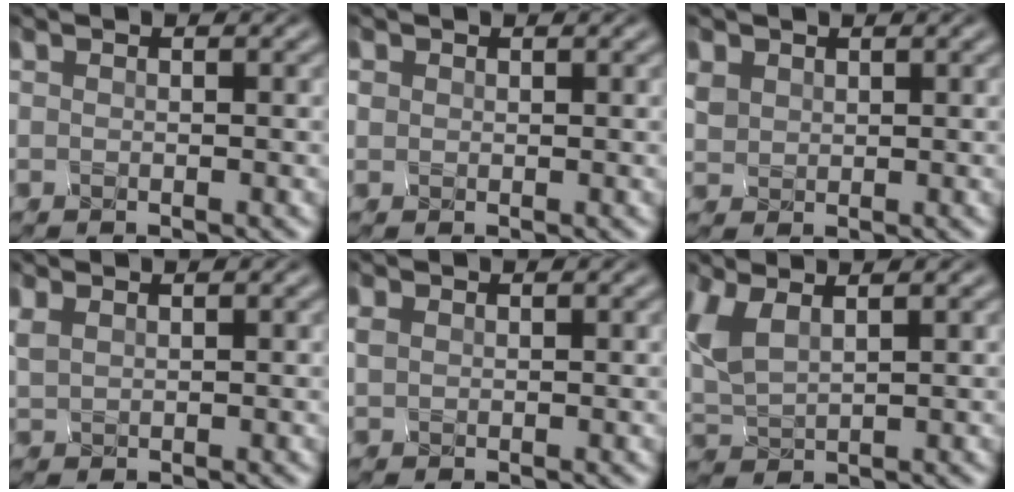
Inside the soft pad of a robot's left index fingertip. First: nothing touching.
{"total": 1.2, "force": [-0.5, -0.4, -1.0], "torque": [0.001, -0.008, 0.018]}
{"total": 1.1, "force": [0.3, 1.0, 0.1], "torque": [-0.035, -0.007, 0.032]}
{"total": 0.8, "force": [0.5, 0.5, 0.4], "torque": [-0.038, 0.002, 0.031]}
{"total": 0.6, "force": [-0.3, -0.2, -0.5], "torque": [-0.012, -0.004, 0.022]}
{"total": 2.9, "force": [0.6, 1.5, 2.4], "torque": [-0.089, -0.001, 0.034]}